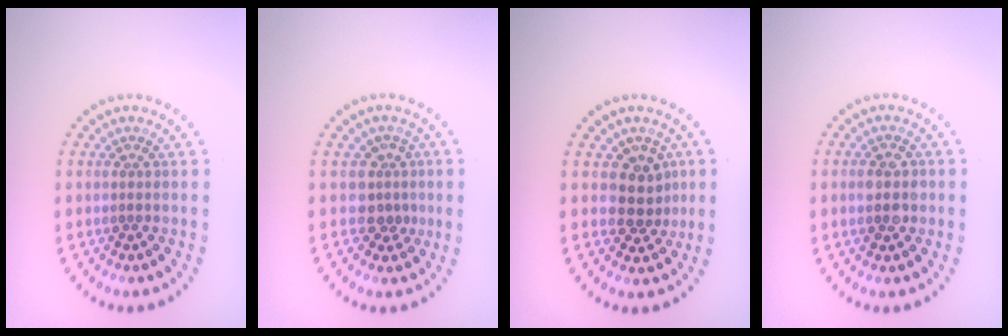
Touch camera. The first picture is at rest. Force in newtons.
{"total": 2.4, "press": 1.8, "slide": 1.5}
{"total": 2.9, "press": 2.5, "slide": 1.5}
{"total": 2.1, "press": 2.1, "slide": 0.2}